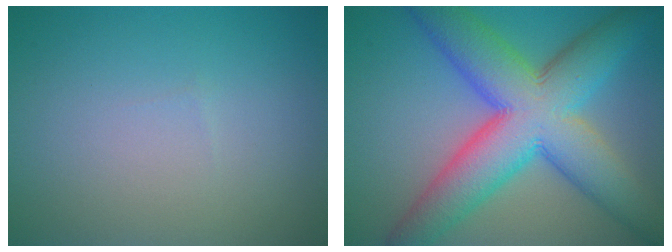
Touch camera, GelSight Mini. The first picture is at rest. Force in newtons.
{"total": 12.0, "press": 12.0, "slide": 0.5}